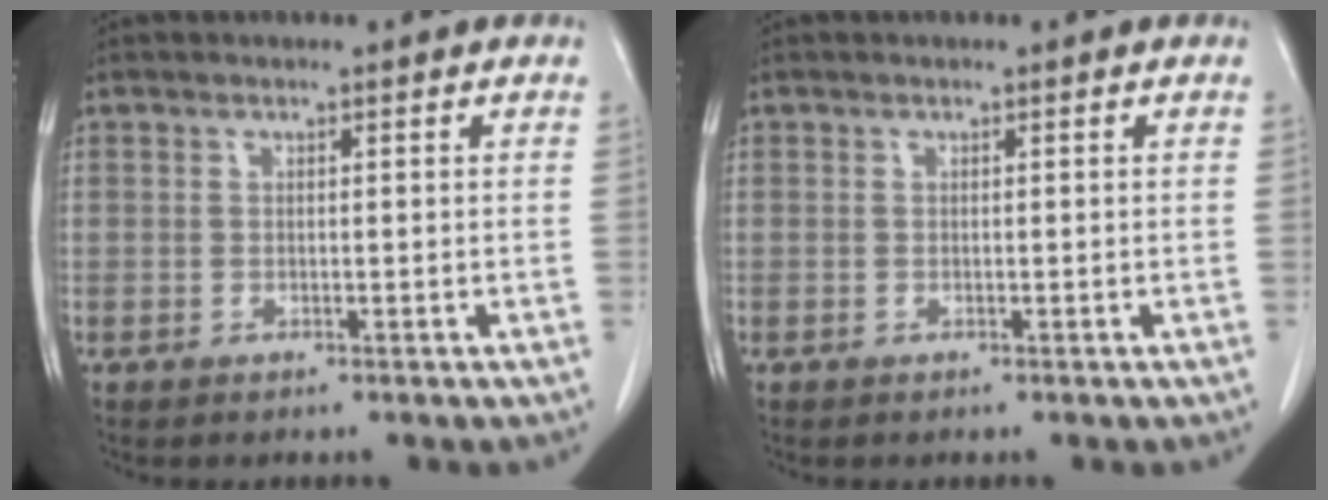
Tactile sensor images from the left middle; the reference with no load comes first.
{"total": 0.0}